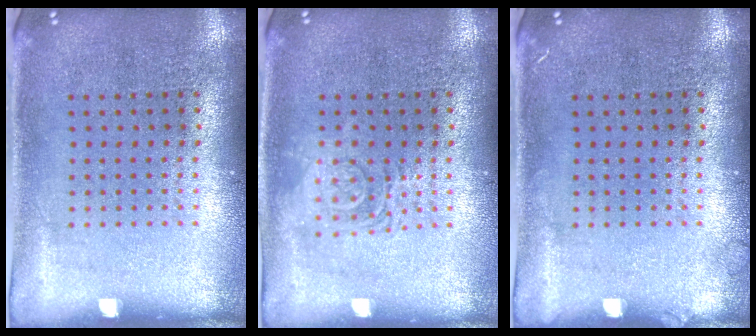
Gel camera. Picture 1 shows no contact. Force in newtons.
{"total": 2.5, "press": 2.5, "slide": 0.5}
{"total": 0.6, "press": 0.5, "slide": 0.1}